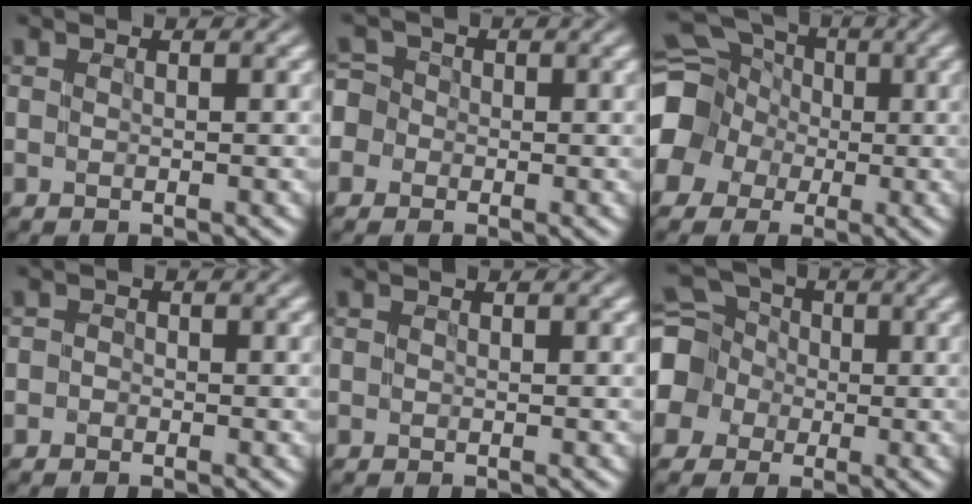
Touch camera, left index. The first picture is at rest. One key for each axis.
{"total": 4.0, "fx": -1.6, "fy": 3.5, "fz": 1.0, "tx": -0.012, "ty": 0.009, "tz": -0.046}
{"total": 14.1, "fx": -0.9, "fy": 13.1, "fz": 4.9, "tx": -0.130, "ty": 0.007, "tz": -0.065}
{"total": 0.6, "fx": -0.4, "fy": 0.4, "fz": -0.2, "tx": 0.012, "ty": 0.005, "tz": -0.014}
{"total": 0.0}
{"total": 7.5, "fx": -0.2, "fy": 6.8, "fz": 3.1, "tx": -0.080, "ty": 0.024, "tz": -0.049}